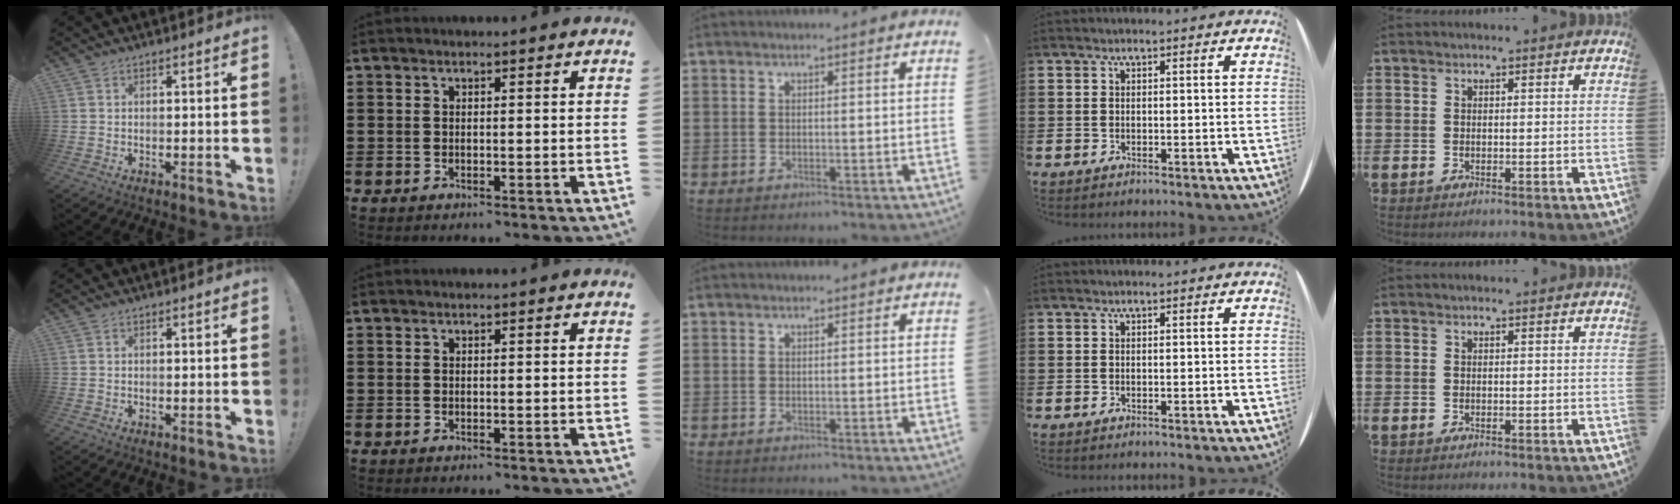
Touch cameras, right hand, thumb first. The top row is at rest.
{}